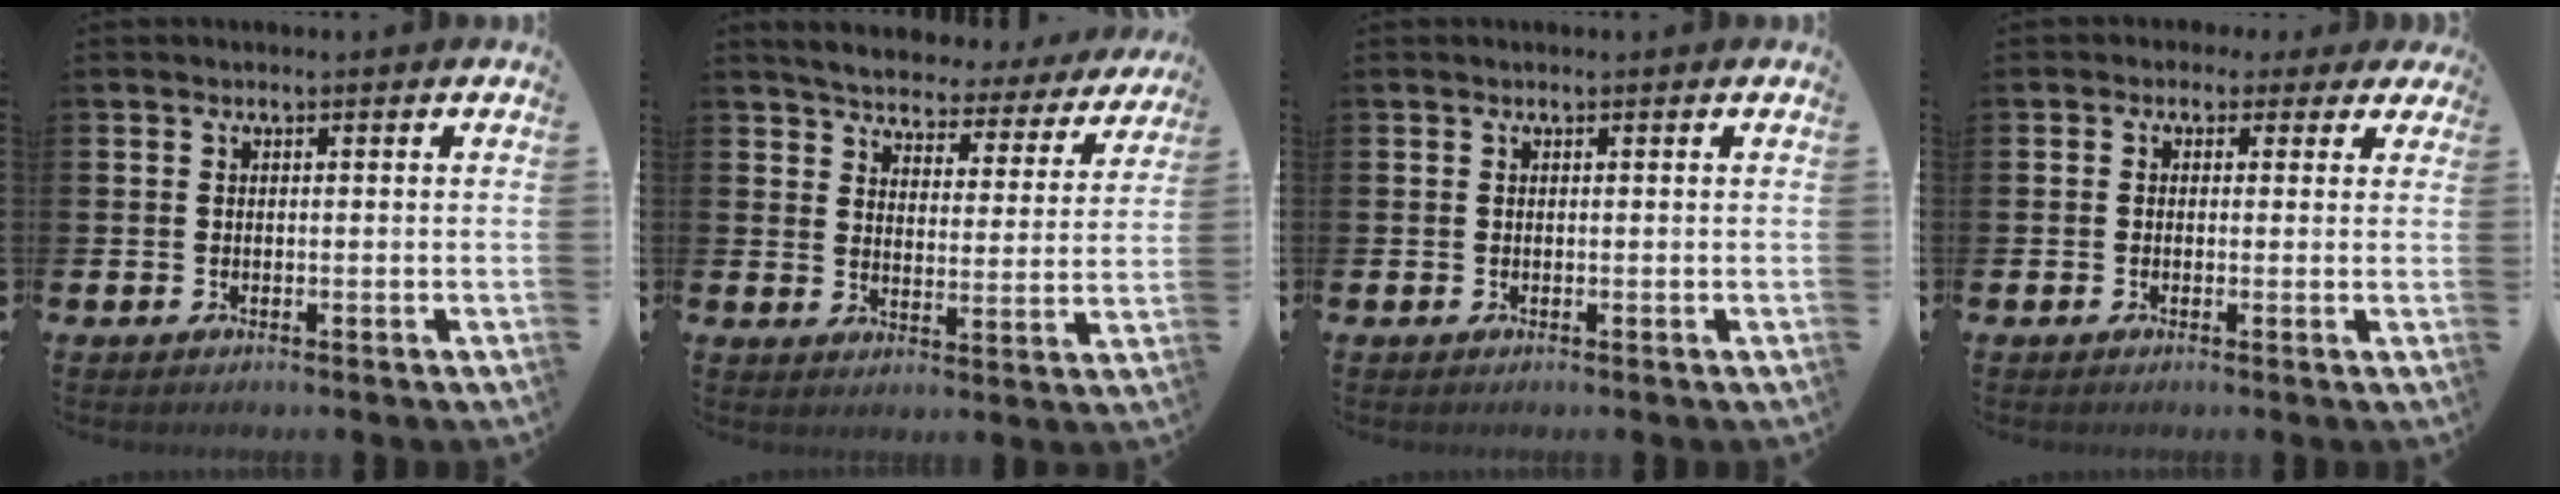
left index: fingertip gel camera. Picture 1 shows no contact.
{"total": 4.5, "force": [4.4, 0.6, 0.6], "torque": [-0.040, -0.037, 0.071]}
{"total": 0.0}
{"total": 1.4, "force": [0.3, 1.4, 0.1], "torque": [-0.006, 0.005, 0.001]}